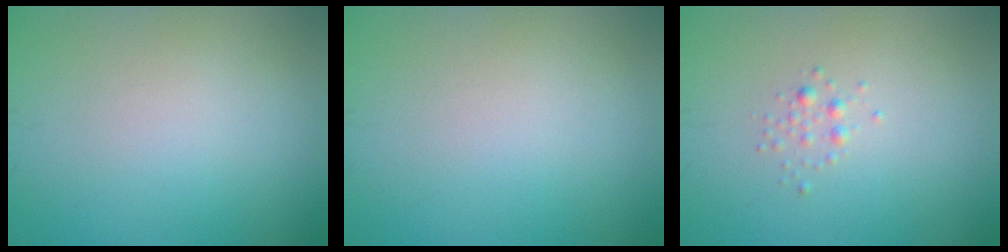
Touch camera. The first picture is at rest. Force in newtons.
{"total": 0.0}
{"total": 0.8, "press": 0.8, "slide": 0.0}